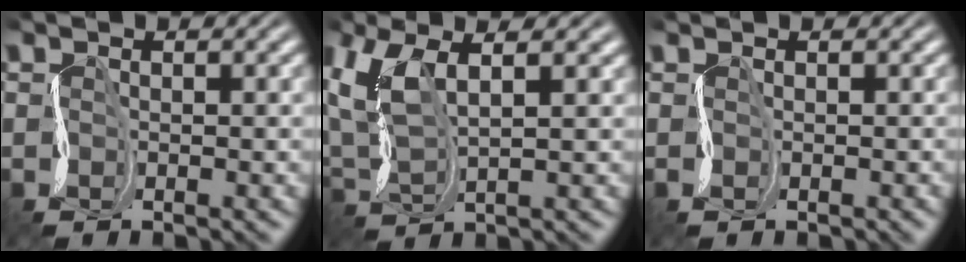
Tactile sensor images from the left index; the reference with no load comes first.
{"total": 5.7, "force": [3.1, 2.5, 4.1], "torque": [-0.117, 0.010, 0.061]}
{"total": 0.7, "force": [0.0, -0.2, -0.6], "torque": [0.007, -0.003, 0.001]}